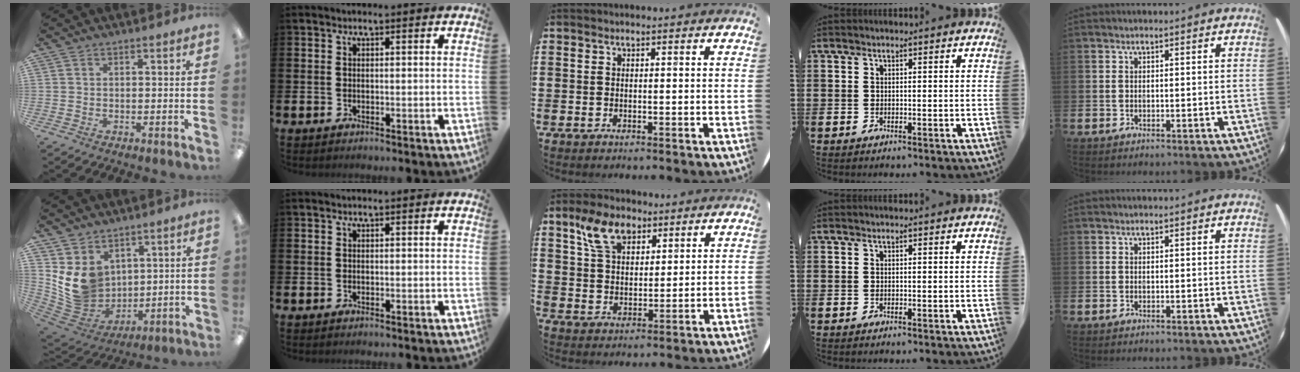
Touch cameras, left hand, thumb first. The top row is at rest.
{"thumb": {"total": 11.5, "force": [4.7, 9.6, 4.3], "torque": [-0.117, -0.034, 0.100]}, "middle": {"total": 7.2, "force": [4.7, 4.0, 3.7], "torque": [-0.081, 0.004, 0.088]}}